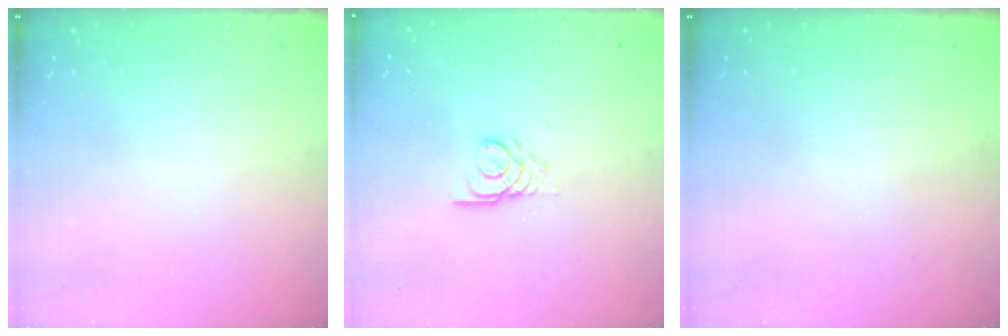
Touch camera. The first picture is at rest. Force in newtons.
{"total": 3.9, "press": 3.9, "slide": 0.3}
{"total": 0.0}